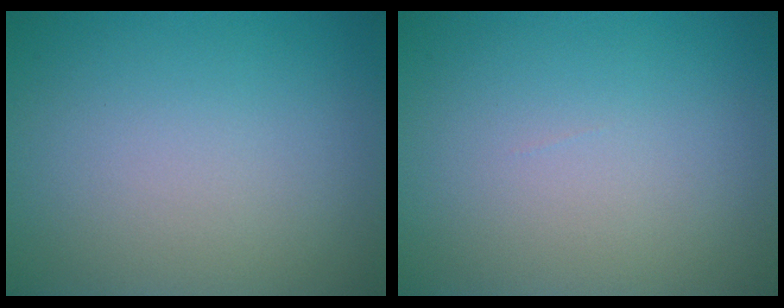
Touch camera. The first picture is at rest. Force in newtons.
{"total": 0.0}